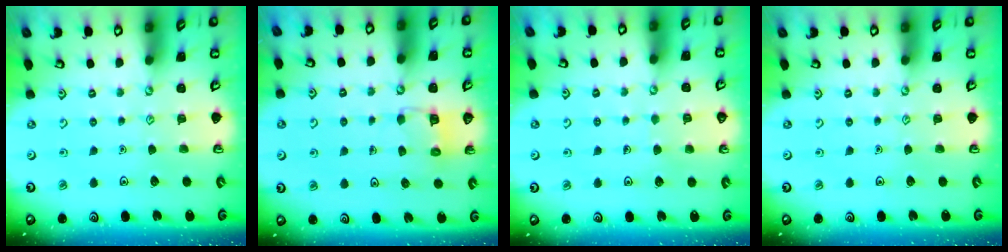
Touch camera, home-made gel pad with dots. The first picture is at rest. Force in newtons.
{"total": 5.1, "press": 5.1, "slide": 0.3}
{"total": 4.4, "press": 4.4, "slide": 0.3}
{"total": 0.0}